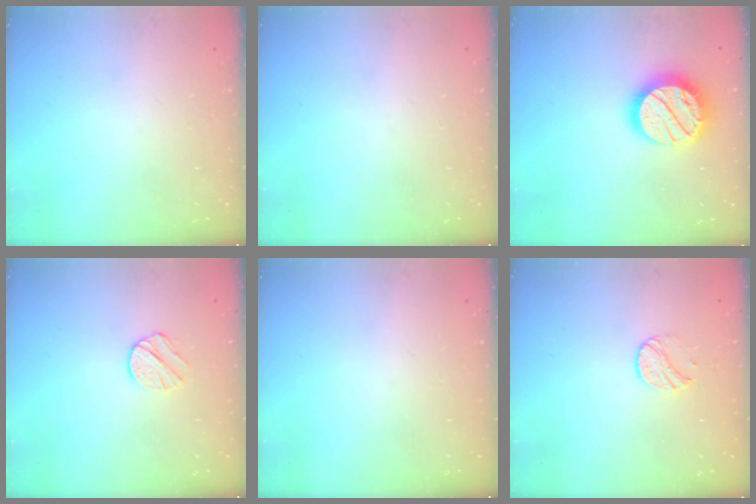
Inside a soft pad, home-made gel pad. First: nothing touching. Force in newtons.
{"total": 0.0}
{"total": 19.1, "press": 19.1, "slide": 1.3}
{"total": 6.8, "press": 6.8, "slide": 0.6}
{"total": 0.0}
{"total": 6.4, "press": 6.4, "slide": 0.6}